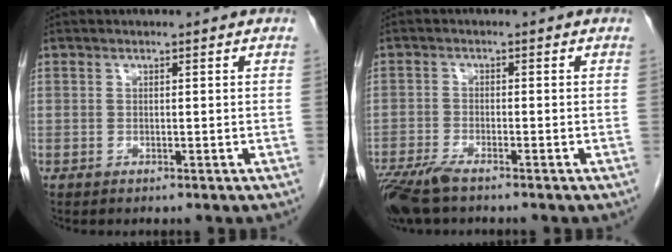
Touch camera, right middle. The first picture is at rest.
{"total": 6.3, "force": [-4.8, 1.2, 3.9], "torque": [-0.078, -0.015, -0.089]}